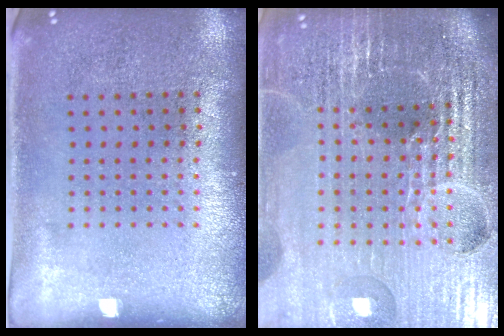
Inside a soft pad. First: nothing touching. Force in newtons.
{"total": 6.7, "press": 5.9, "slide": 3.3}